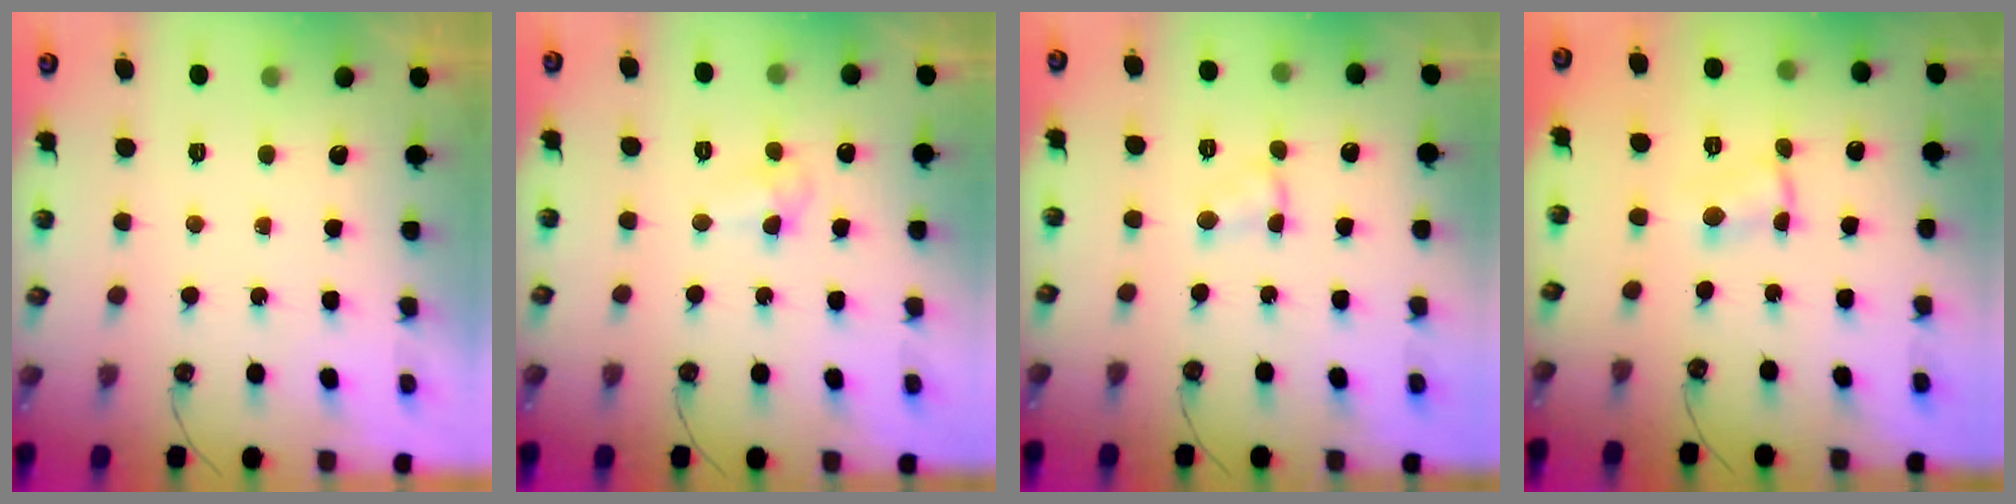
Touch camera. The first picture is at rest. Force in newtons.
{"total": 3.5, "press": 3.5, "slide": 0.7}
{"total": 2.7, "press": 2.7, "slide": 0.3}
{"total": 1.1, "press": 1.0, "slide": 0.2}